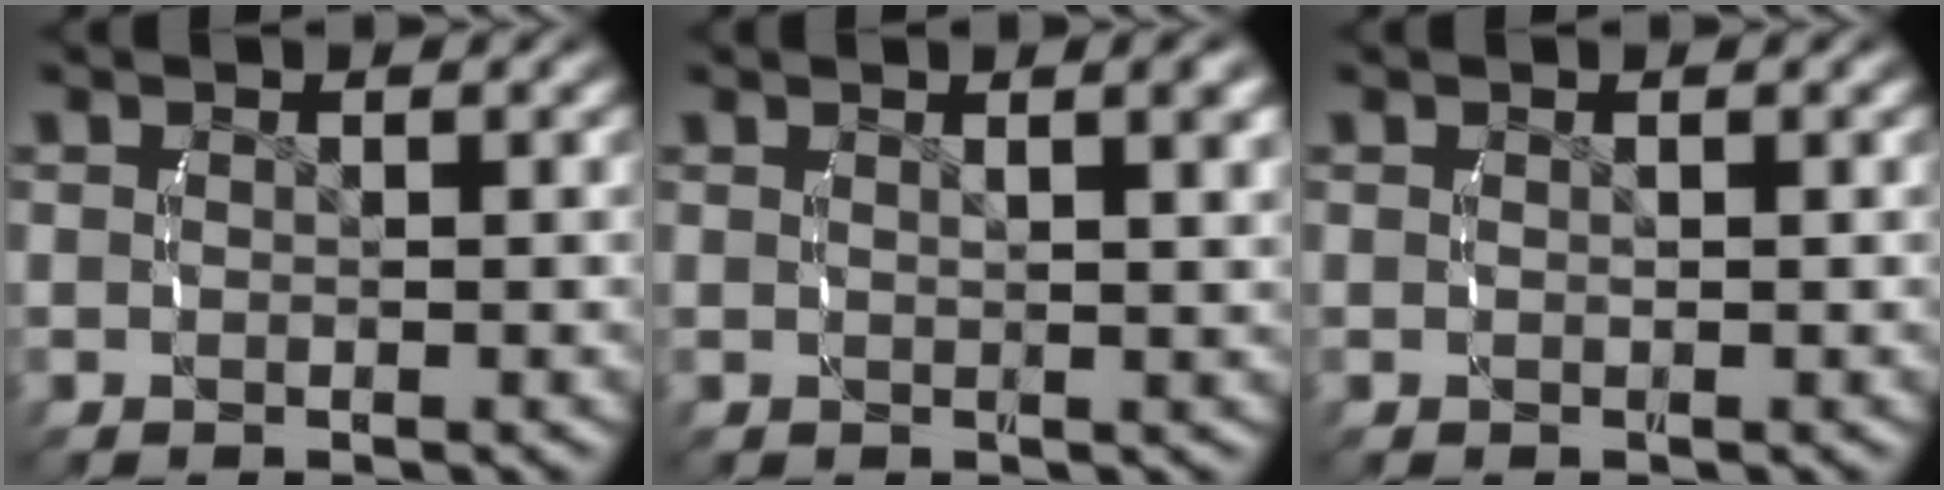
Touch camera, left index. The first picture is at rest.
{"total": 2.2, "force": [1.2, -0.3, 1.9], "torque": [-0.017, 0.004, 0.024]}
{"total": 0.0}